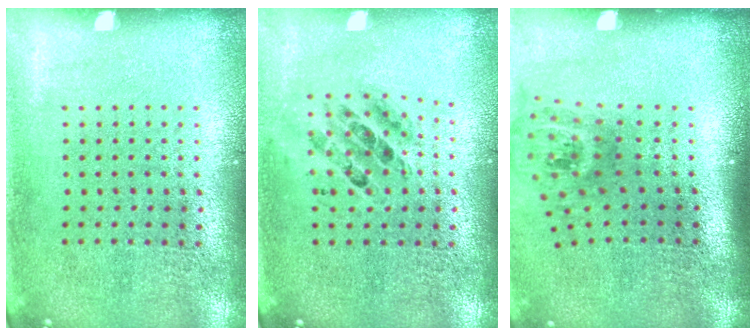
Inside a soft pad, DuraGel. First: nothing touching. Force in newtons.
{"total": 0.7, "press": 0.7, "slide": 0.0}
{"total": 1.9, "press": 1.3, "slide": 1.4}